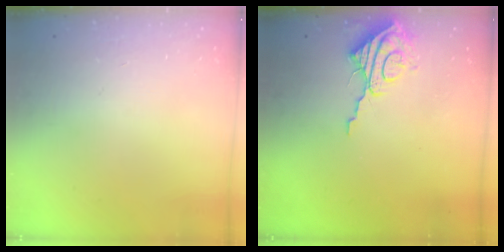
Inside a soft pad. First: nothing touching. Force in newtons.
{"total": 9.1, "press": 9.1, "slide": 0.7}